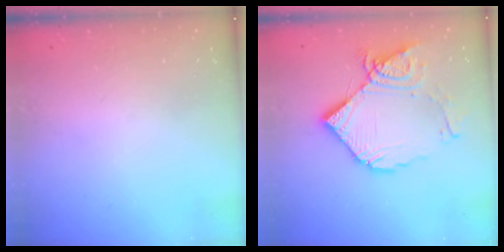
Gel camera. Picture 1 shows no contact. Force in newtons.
{"total": 16.3, "press": 16.2, "slide": 2.1}